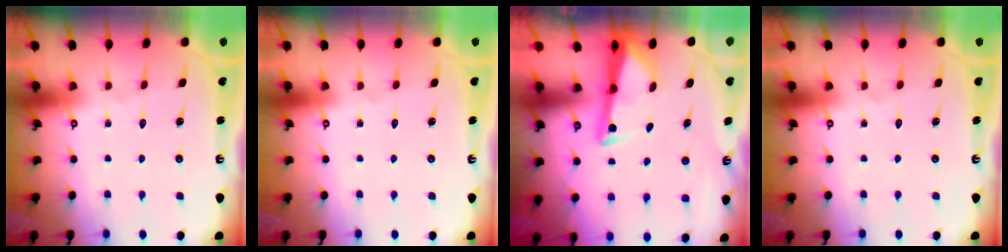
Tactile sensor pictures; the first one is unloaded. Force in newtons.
{"total": 0.0}
{"total": 3.2, "press": 3.2, "slide": 0.5}
{"total": 0.0}